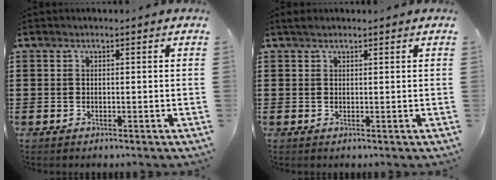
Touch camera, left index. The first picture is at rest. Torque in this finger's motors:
{"motor_torque": [0.03, 0.06, 0.00, -0.03]}